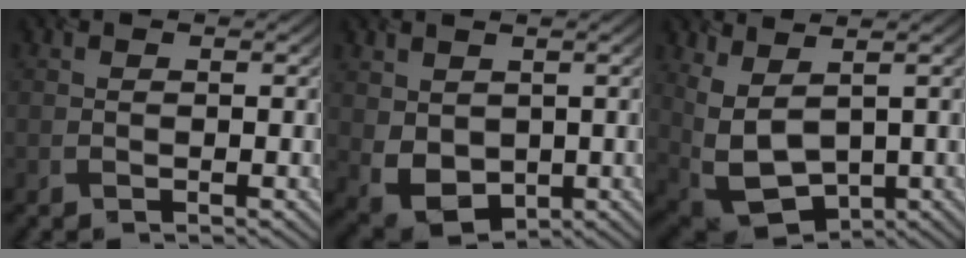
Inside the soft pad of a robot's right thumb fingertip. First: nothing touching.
{"total": 5.0, "force": [0.8, 3.8, 3.1], "torque": [-0.089, -0.015, 0.023]}
{"total": 8.6, "force": [2.1, 4.8, 6.8], "torque": [-0.184, -0.015, 0.056]}